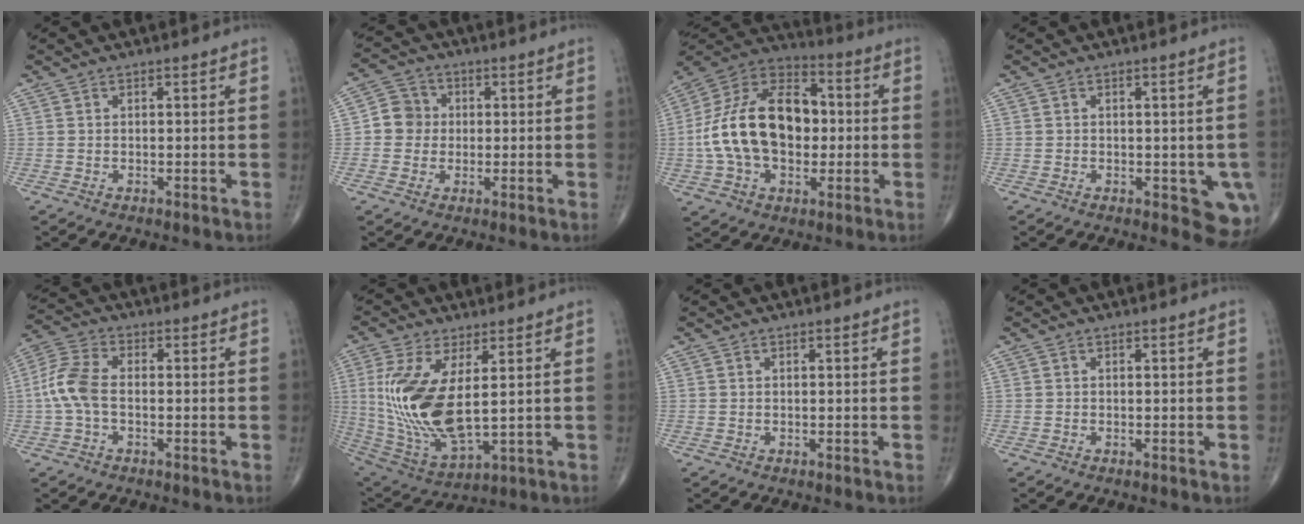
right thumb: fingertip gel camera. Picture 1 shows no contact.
{"total": 5.7, "force": [0.0, 5.4, 1.8], "torque": [-0.007, 0.012, -0.009]}
{"total": 21.9, "force": [-0.3, 14.1, 16.7], "torque": [-0.293, 0.031, -0.008]}
{"total": 6.1, "force": [-1.5, 2.9, 5.1], "torque": [-0.027, -0.007, -0.016]}
{"total": 7.5, "force": [-0.8, 4.3, 6.1], "torque": [-0.146, 0.022, -0.025]}
{"total": 17.5, "force": [2.3, 7.3, 15.7], "torque": [-0.331, -0.027, 0.063]}
{"total": 0.0}
{"total": 0.0}